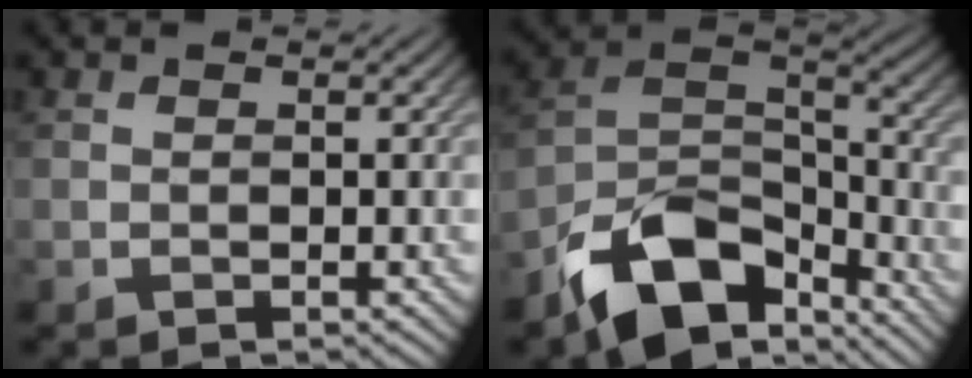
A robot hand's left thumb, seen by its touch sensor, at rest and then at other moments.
{"total": 13.5, "force": [-8.9, 6.6, 7.6], "torque": [-0.145, -0.010, -0.176]}